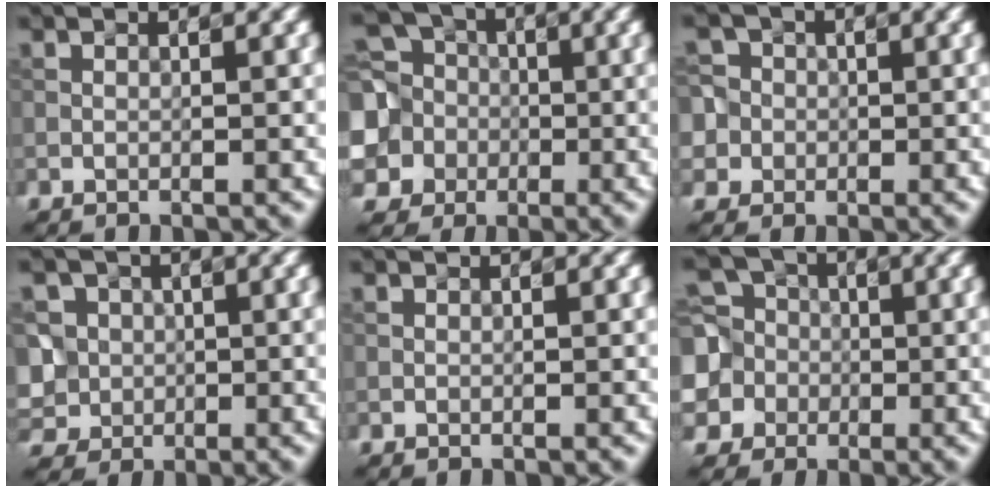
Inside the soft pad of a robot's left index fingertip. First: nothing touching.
{"total": 10.4, "force": [-0.2, 9.5, 4.4], "torque": [-0.128, 0.015, -0.032]}
{"total": 5.7, "force": [0.2, 5.4, 1.7], "torque": [-0.033, 0.035, -0.020]}
{"total": 8.3, "force": [-0.8, 7.7, 3.1], "torque": [-0.076, 0.017, -0.042]}
{"total": 0.0}
{"total": 8.7, "force": [-0.4, 8.2, 3.0], "torque": [-0.086, 0.021, -0.041]}